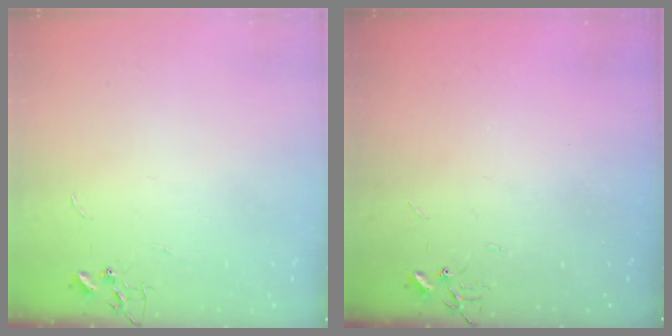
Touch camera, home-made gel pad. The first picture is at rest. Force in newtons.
{"total": 0.0}